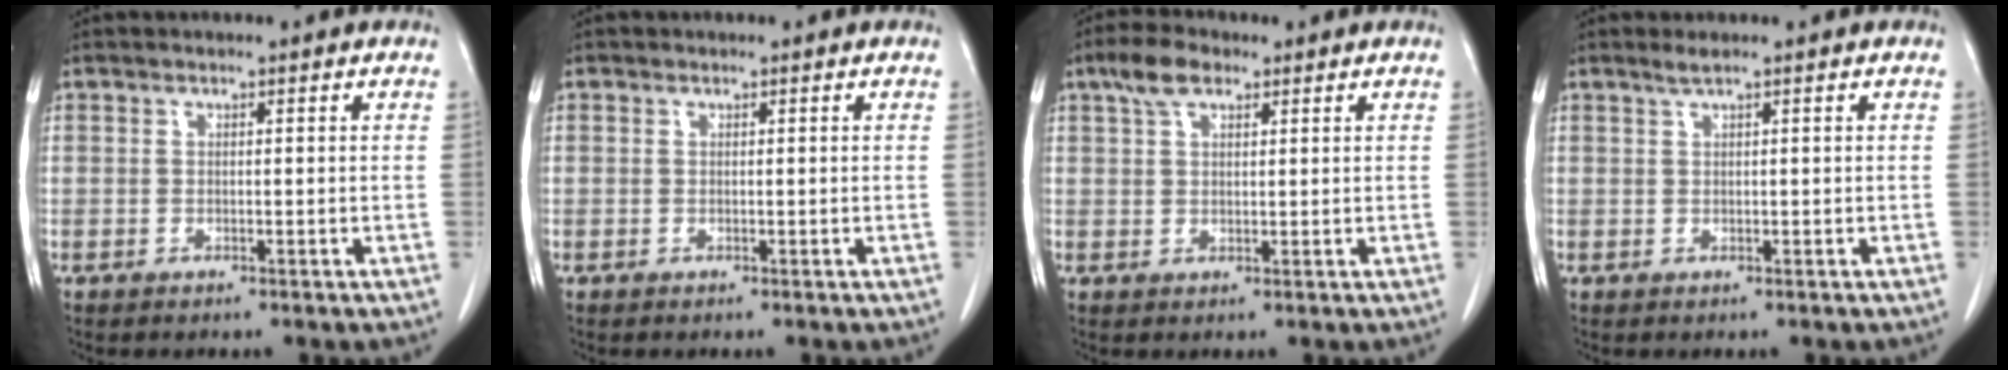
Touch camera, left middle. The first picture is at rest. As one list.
[{"total": 0.0}, {"total": 4.6, "force": [2.8, 2.1, 3.0], "torque": [-0.065, 0.015, 0.054]}, {"total": 1.0, "force": [0.7, -0.2, 0.7], "torque": [-0.019, 0.005, 0.018]}]